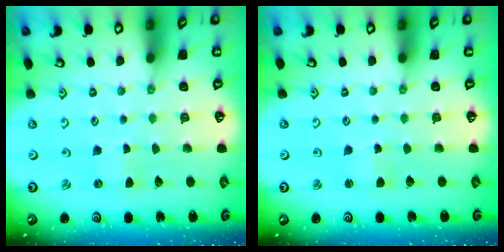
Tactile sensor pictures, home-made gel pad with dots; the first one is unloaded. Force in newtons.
{"total": 2.1, "press": 2.1, "slide": 0.2}